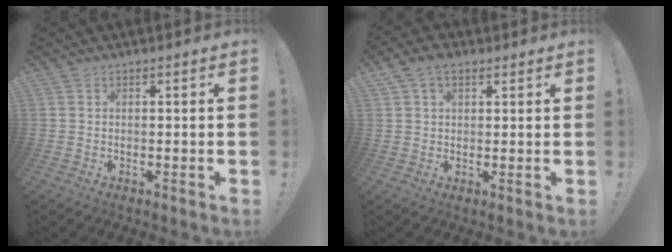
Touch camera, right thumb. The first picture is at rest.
{"total": 5.7, "force": [2.8, 3.7, 3.4], "torque": [-0.057, -0.001, 0.054]}